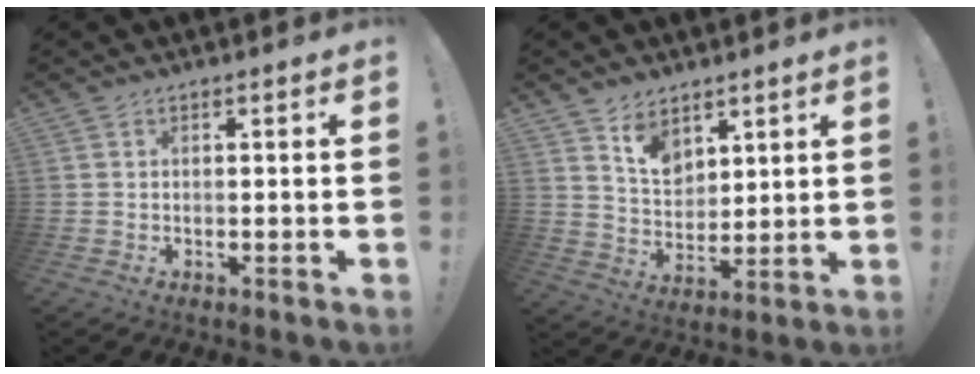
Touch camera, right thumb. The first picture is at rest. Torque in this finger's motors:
{"motor_torque": [-0.75, 0.82, 0.24, 0.64, 0.02]}